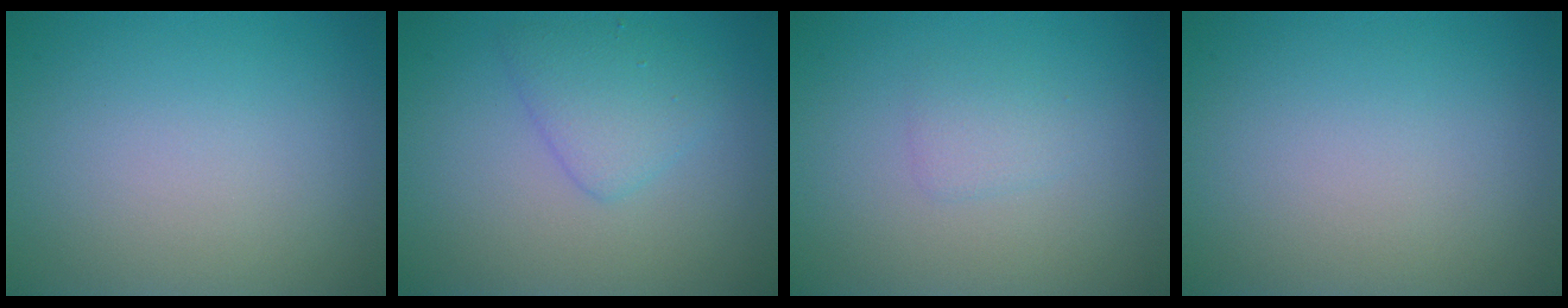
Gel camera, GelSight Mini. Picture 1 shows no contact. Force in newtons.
{"total": 2.6, "press": 2.6, "slide": 0.2}
{"total": 1.2, "press": 1.2, "slide": 0.1}
{"total": 0.0}